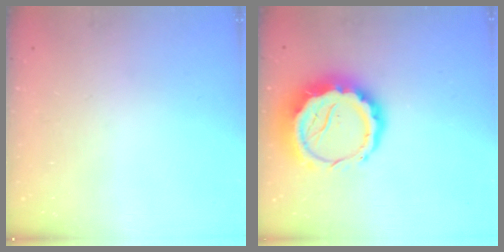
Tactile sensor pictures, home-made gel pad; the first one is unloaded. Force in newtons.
{"total": 15.2, "press": 14.8, "slide": 3.2}